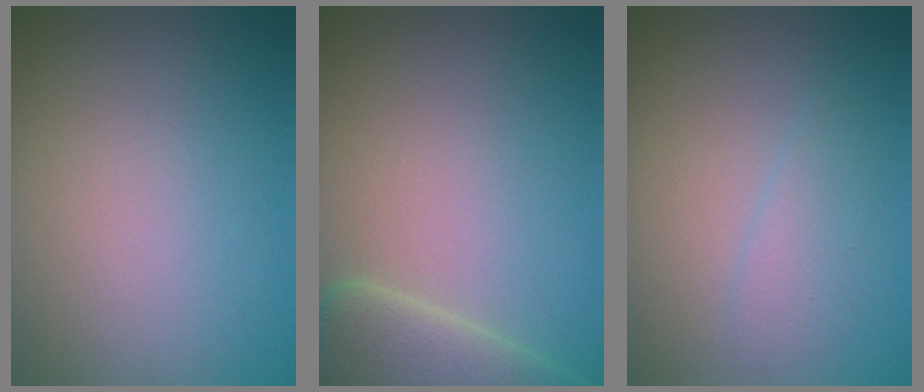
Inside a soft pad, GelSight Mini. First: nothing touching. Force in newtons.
{"total": 5.6, "press": 5.6, "slide": 0.5}
{"total": 1.6, "press": 1.6, "slide": 0.1}